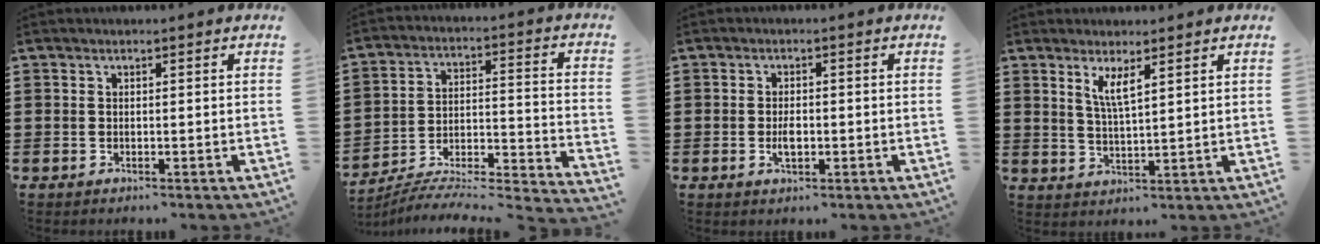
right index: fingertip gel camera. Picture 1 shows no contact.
{"total": 5.5, "force": [-4.9, 0.8, 2.2], "torque": [-0.040, -0.014, -0.103]}
{"total": 2.5, "force": [-0.4, 1.3, 2.1], "torque": [-0.040, 0.003, -0.007]}
{"total": 3.6, "force": [2.2, 0.7, 2.8], "torque": [-0.062, 0.002, 0.038]}